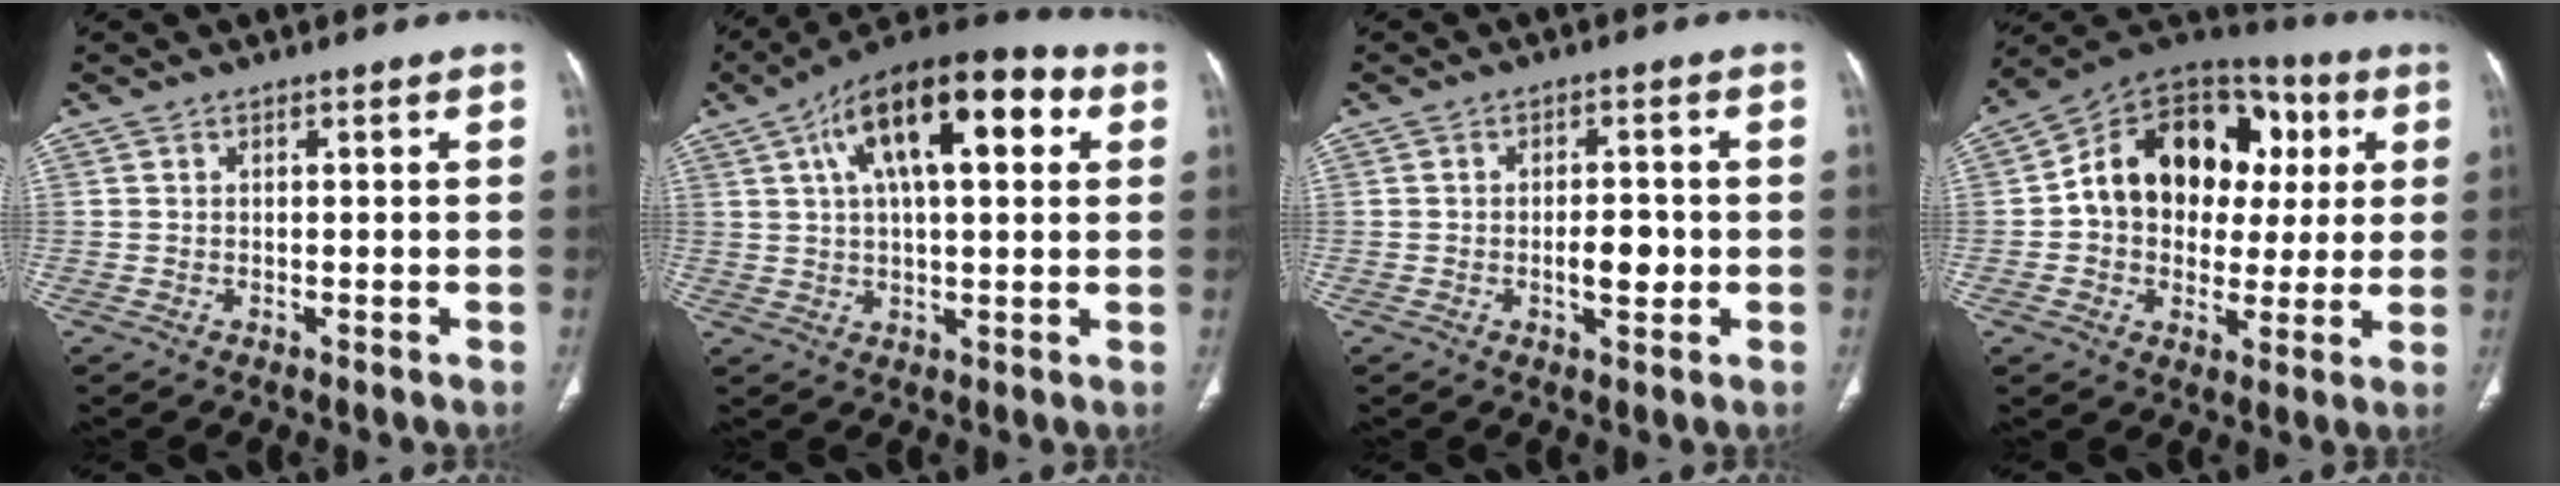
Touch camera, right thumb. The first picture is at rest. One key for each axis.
{"total": 19.4, "fx": 6.7, "fy": 8.1, "fz": 16.3, "tx": -0.247, "ty": 0.020, "tz": 0.100}
{"total": 4.8, "fx": -0.8, "fy": 2.3, "fz": 4.1, "tx": -0.054, "ty": 0.002, "tz": -0.012}
{"total": 20.7, "fx": 2.9, "fy": 15.6, "fz": 13.4, "tx": -0.163, "ty": 0.036, "tz": 0.043}